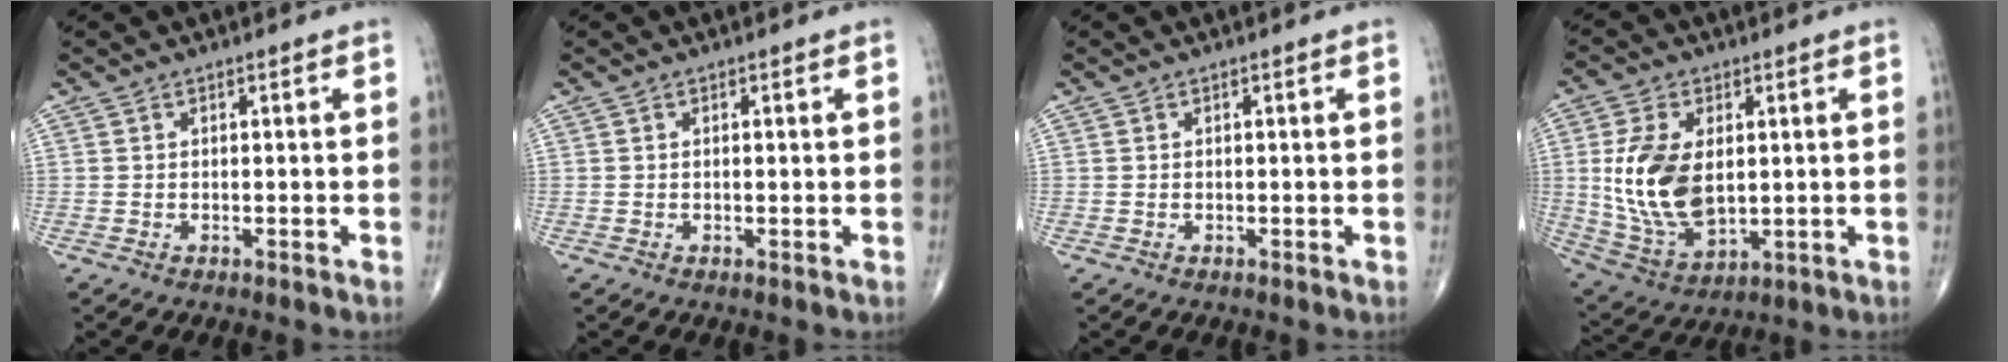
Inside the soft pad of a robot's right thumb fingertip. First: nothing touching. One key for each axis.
{"total": 0.6, "fx": 0.1, "fy": 0.2, "fz": 0.5, "tx": -0.010, "ty": -0.001, "tz": 0.002}
{"total": 0.0}
{"total": 15.0, "fx": 1.5, "fy": 8.7, "fz": 12.1, "tx": -0.233, "ty": -0.015, "tz": 0.043}